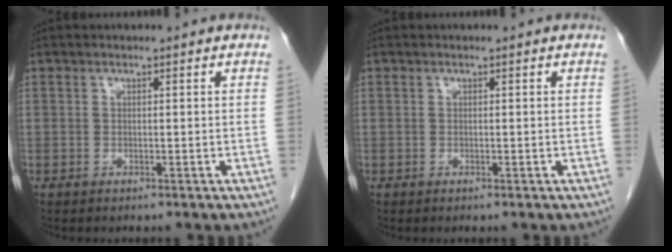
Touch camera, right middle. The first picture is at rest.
{"total": 0.0}